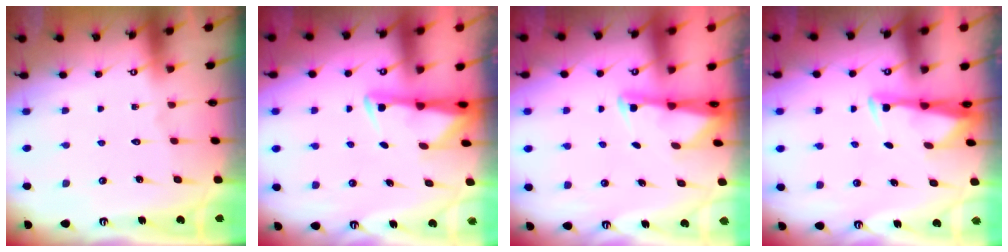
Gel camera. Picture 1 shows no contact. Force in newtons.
{"total": 3.0, "press": 3.0, "slide": 0.5}
{"total": 1.9, "press": 1.9, "slide": 0.3}
{"total": 3.2, "press": 3.1, "slide": 0.8}